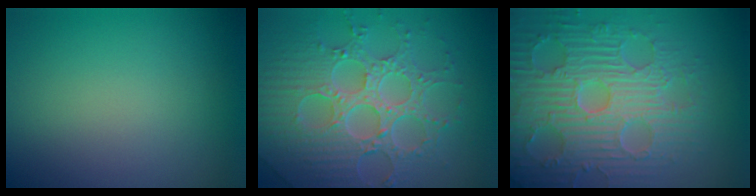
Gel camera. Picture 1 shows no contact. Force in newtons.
{"total": 8.1, "press": 5.9, "slide": 5.5}
{"total": 9.1, "press": 6.7, "slide": 6.2}